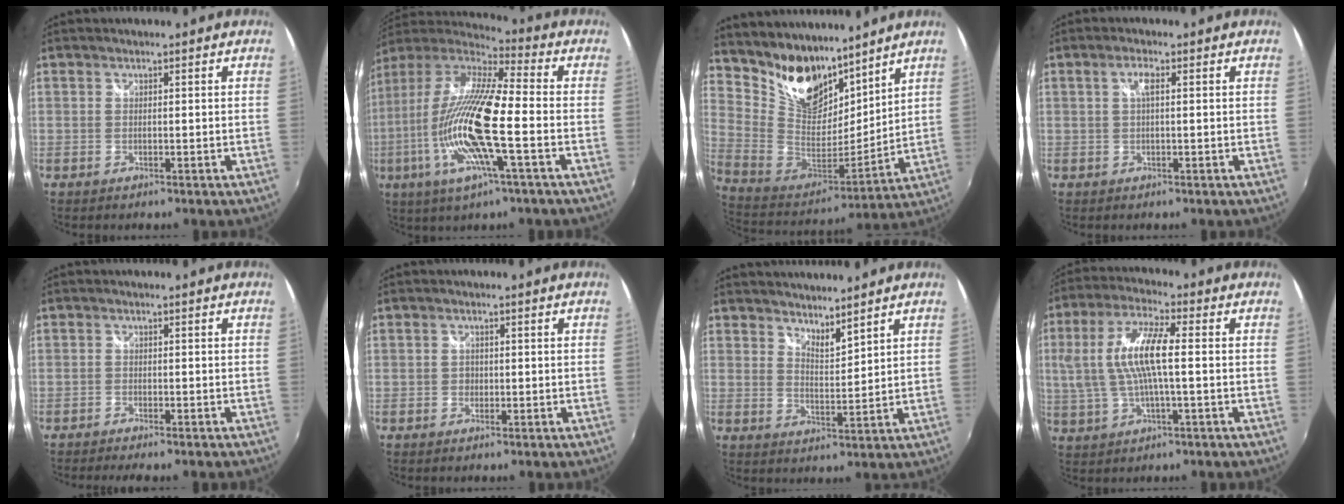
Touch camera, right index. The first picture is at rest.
{"total": 20.1, "force": [-4.7, 3.1, 19.3], "torque": [-0.353, -0.028, -0.096]}
{"total": 18.9, "force": [13.5, 10.7, 7.9], "torque": [-0.194, 0.009, 0.269]}
{"total": 2.2, "force": [0.4, 0.3, 2.1], "torque": [-0.039, 0.006, 0.005]}
{"total": 3.9, "force": [-3.4, 0.4, 1.8], "torque": [-0.046, -0.016, -0.056]}
{"total": 1.2, "force": [-0.4, 1.2, 0.1], "torque": [-0.001, -0.002, -0.006]}
{"total": 4.7, "force": [4.3, 0.8, 1.6], "torque": [-0.021, -0.002, 0.071]}
{"total": 11.7, "force": [0.4, 3.0, 11.3], "torque": [-0.222, 0.006, 0.011]}